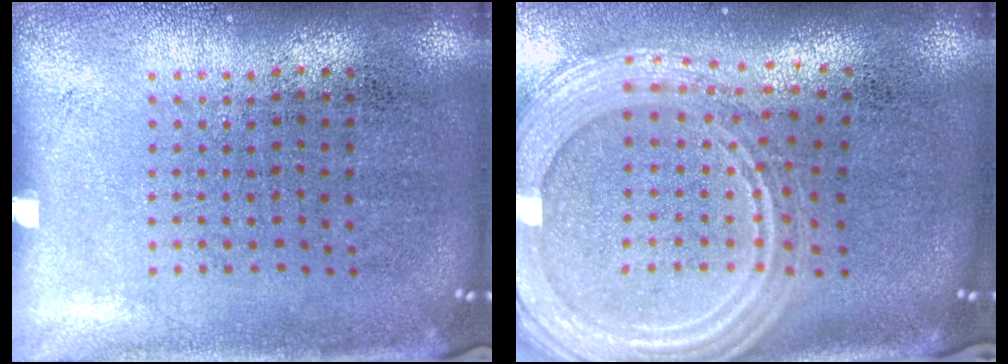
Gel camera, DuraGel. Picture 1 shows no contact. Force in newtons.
{"total": 3.2, "press": 2.6, "slide": 1.9}